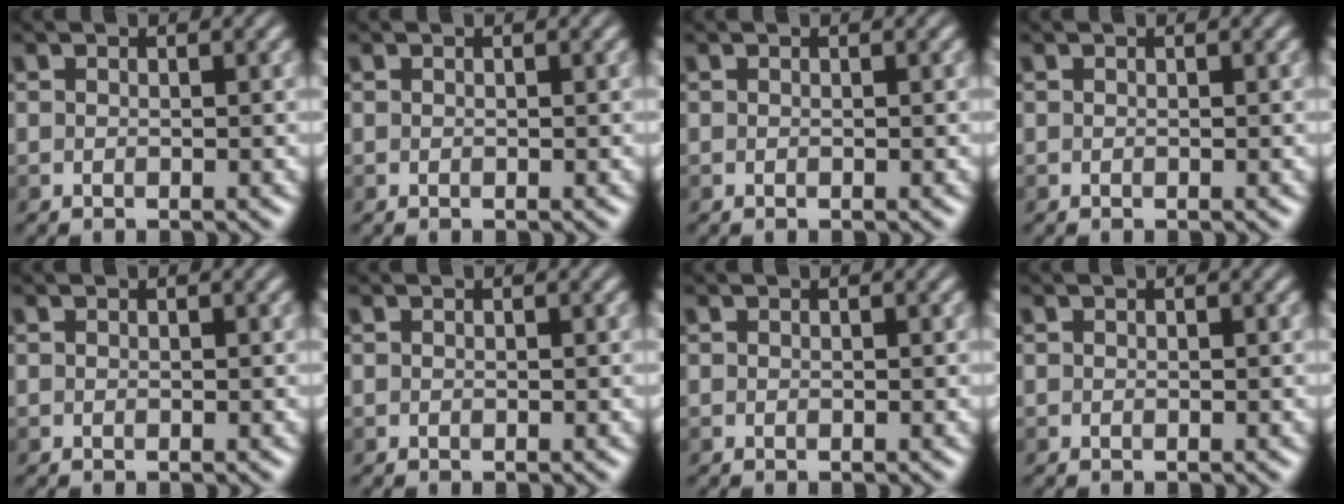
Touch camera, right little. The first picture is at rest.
{"total": 0.0}
{"total": 0.0}
{"total": 0.0}
{"total": 0.0}
{"total": 0.0}
{"total": 0.0}
{"total": 0.0}